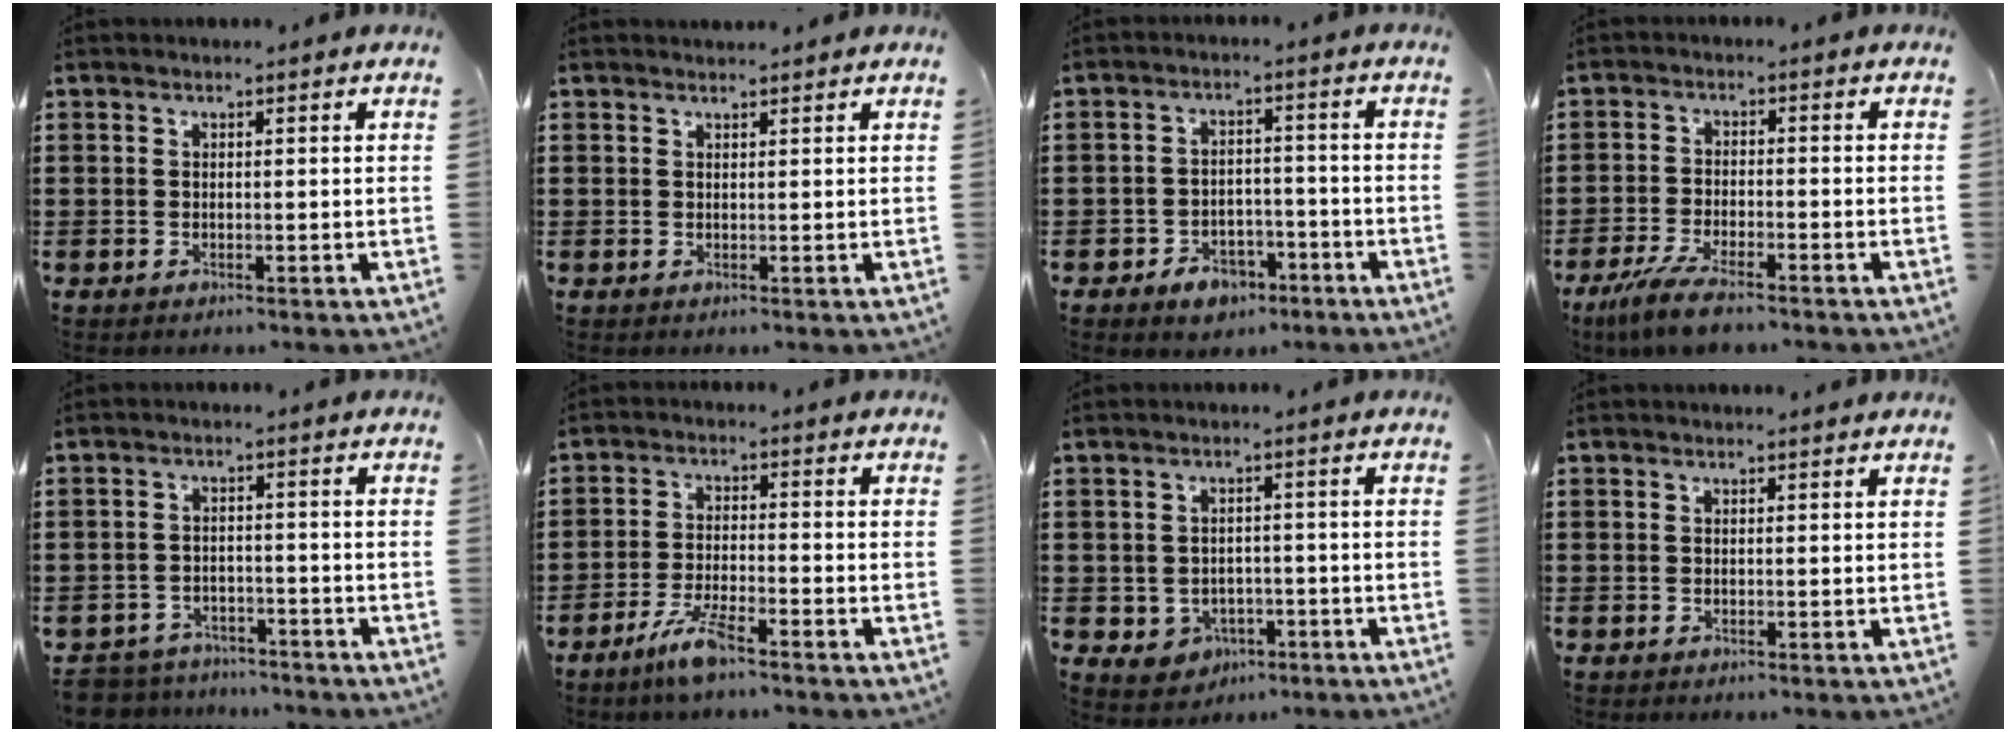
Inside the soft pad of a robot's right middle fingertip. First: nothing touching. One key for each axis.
{"total": 0.6, "fx": 0.6, "fy": 0.1, "fz": 0.0, "tx": 0.002, "ty": -0.003, "tz": 0.011}
{"total": 4.2, "fx": -3.2, "fy": 2.3, "fz": 1.4, "tx": -0.025, "ty": 0.010, "tz": -0.062}
{"total": 5.5, "fx": -4.4, "fy": 0.8, "fz": 3.2, "tx": -0.080, "ty": -0.012, "tz": -0.088}
{"total": 4.2, "fx": -4.2, "fy": 0.8, "fz": -0.2, "tx": -0.008, "ty": 0.004, "tz": -0.091}
{"total": 5.2, "fx": -3.6, "fy": 0.7, "fz": 3.6, "tx": -0.085, "ty": -0.007, "tz": -0.070}
{"total": 2.5, "fx": -1.2, "fy": 2.2, "fz": 0.5, "tx": -0.018, "ty": 0.002, "tz": -0.028}
{"total": 0.0}